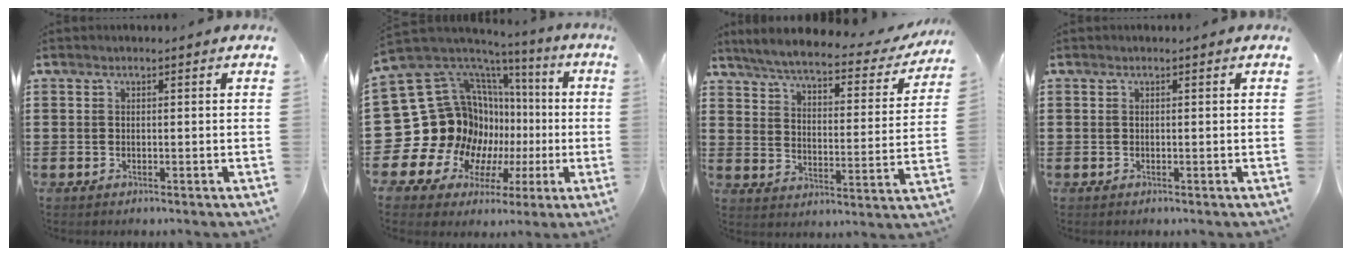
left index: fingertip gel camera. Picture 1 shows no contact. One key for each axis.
{"total": 21.4, "fx": -1.0, "fy": 18.3, "fz": 11.0, "tx": -0.284, "ty": -0.046, "tz": 0.033}
{"total": 5.1, "fx": 4.6, "fy": 0.2, "fz": 2.2, "tx": -0.064, "ty": -0.028, "tz": 0.074}
{"total": 0.0}